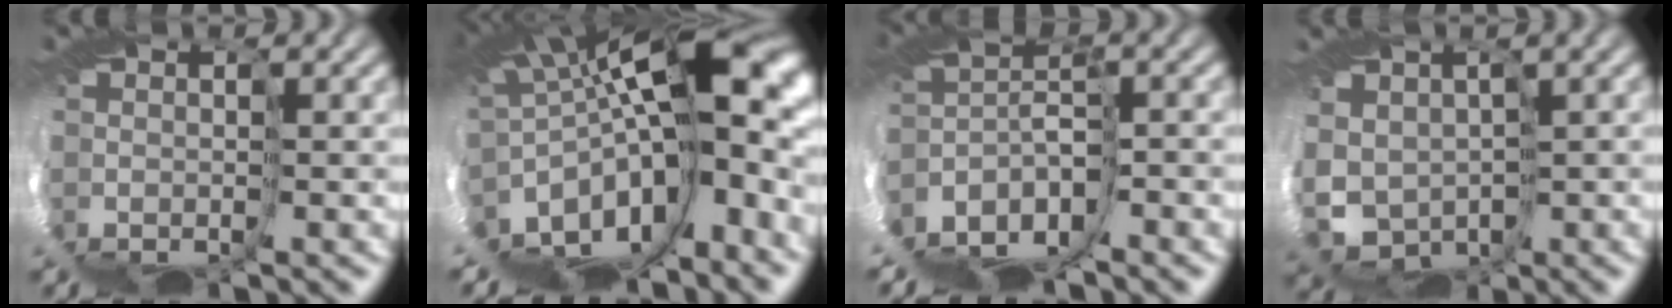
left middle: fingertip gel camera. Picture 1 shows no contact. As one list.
[{"total": 9.9, "force": [-2.1, 2.3, 9.4], "torque": [-0.143, -0.019, -0.029]}, {"total": 4.4, "force": [-4.2, -1.1, 0.5], "torque": [-0.039, 0.003, -0.063]}, {"total": 2.9, "force": [0.5, 2.9, 0.4], "torque": [-0.045, -0.031, -0.002]}]